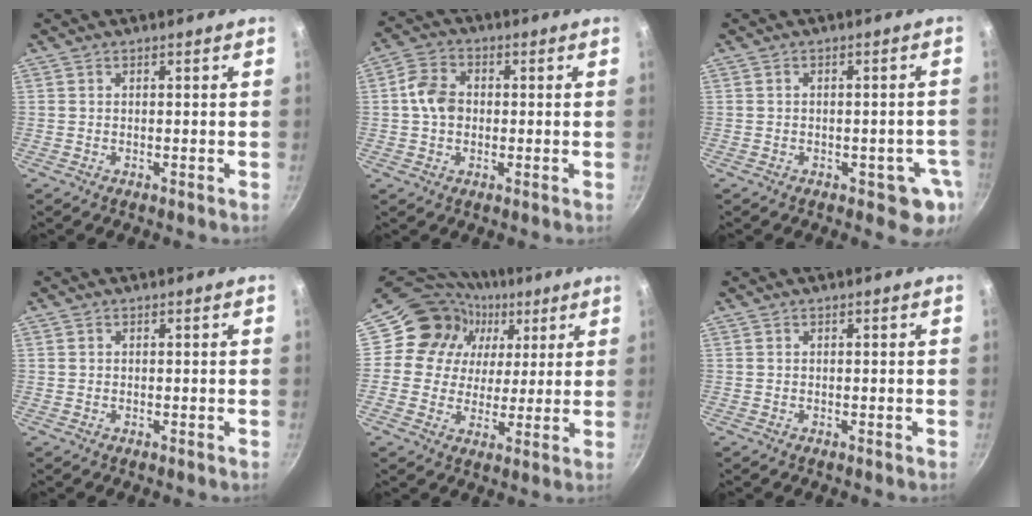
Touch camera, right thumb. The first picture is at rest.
{"total": 11.7, "force": [-0.2, 9.8, 6.3], "torque": [-0.078, 0.025, -0.025]}
{"total": 5.5, "force": [-1.8, 2.9, 4.2], "torque": [-0.019, 0.013, -0.020]}
{"total": 0.5, "force": [0.3, 0.4, 0.2], "torque": [-0.003, 0.000, 0.004]}
{"total": 14.7, "force": [5.2, 12.6, 5.5], "torque": [-0.071, -0.001, 0.071]}
{"total": 0.0}